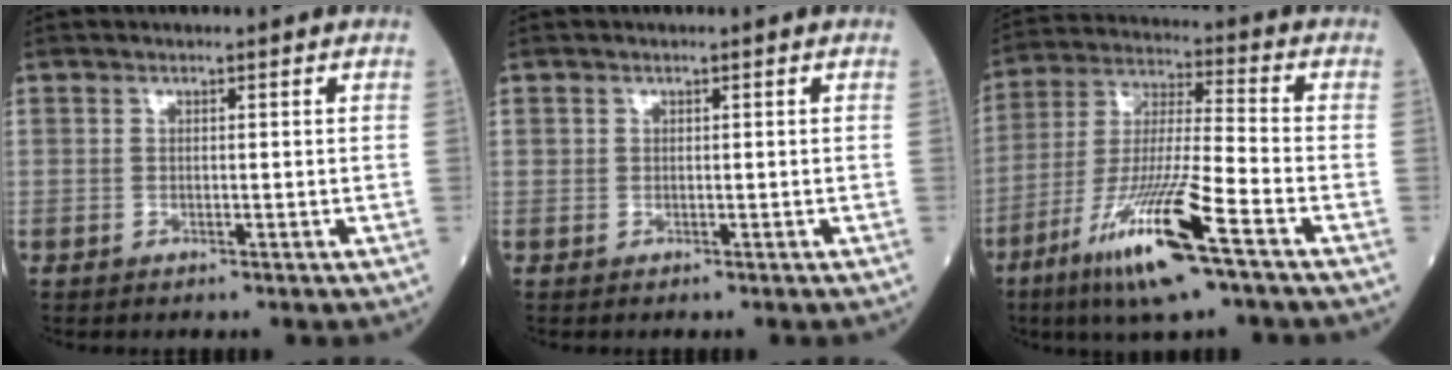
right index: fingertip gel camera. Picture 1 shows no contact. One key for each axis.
{"total": 0.0}
{"total": 16.1, "fx": -8.6, "fy": 0.5, "fz": 13.7, "tx": -0.285, "ty": -0.034, "tz": -0.160}